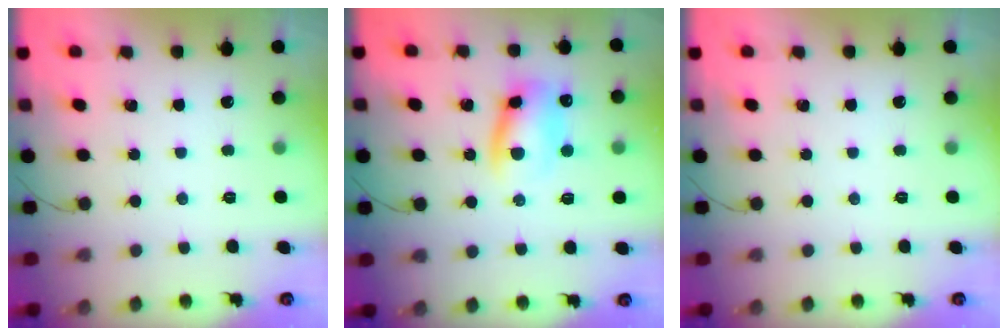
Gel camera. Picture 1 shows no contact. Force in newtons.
{"total": 11.3, "press": 11.1, "slide": 2.1}
{"total": 0.0}